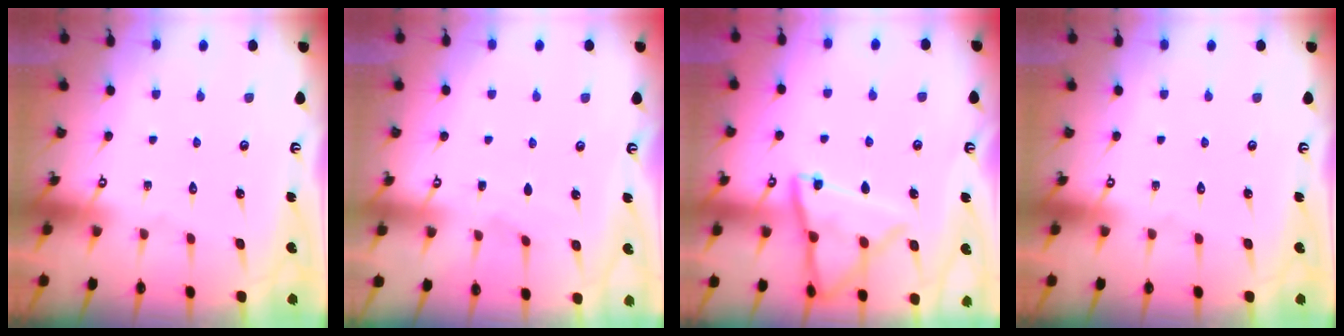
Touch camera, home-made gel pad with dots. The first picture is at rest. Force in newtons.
{"total": 2.2, "press": 2.1, "slide": 0.3}
{"total": 12.7, "press": 12.6, "slide": 0.8}
{"total": 0.0}